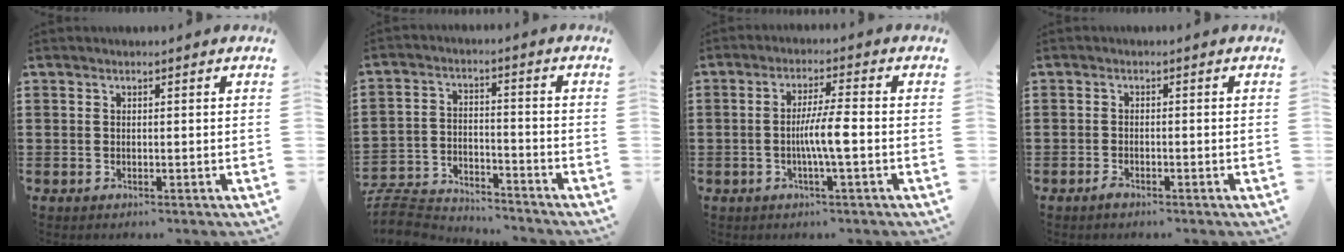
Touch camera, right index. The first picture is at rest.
{"total": 6.8, "force": [-6.6, 1.1, 1.1], "torque": [-0.037, 0.008, -0.136]}
{"total": 5.5, "force": [-1.1, 0.3, 5.4], "torque": [-0.104, -0.004, -0.025]}
{"total": 1.0, "force": [-0.8, 0.4, 0.5], "torque": [-0.020, -0.007, -0.016]}